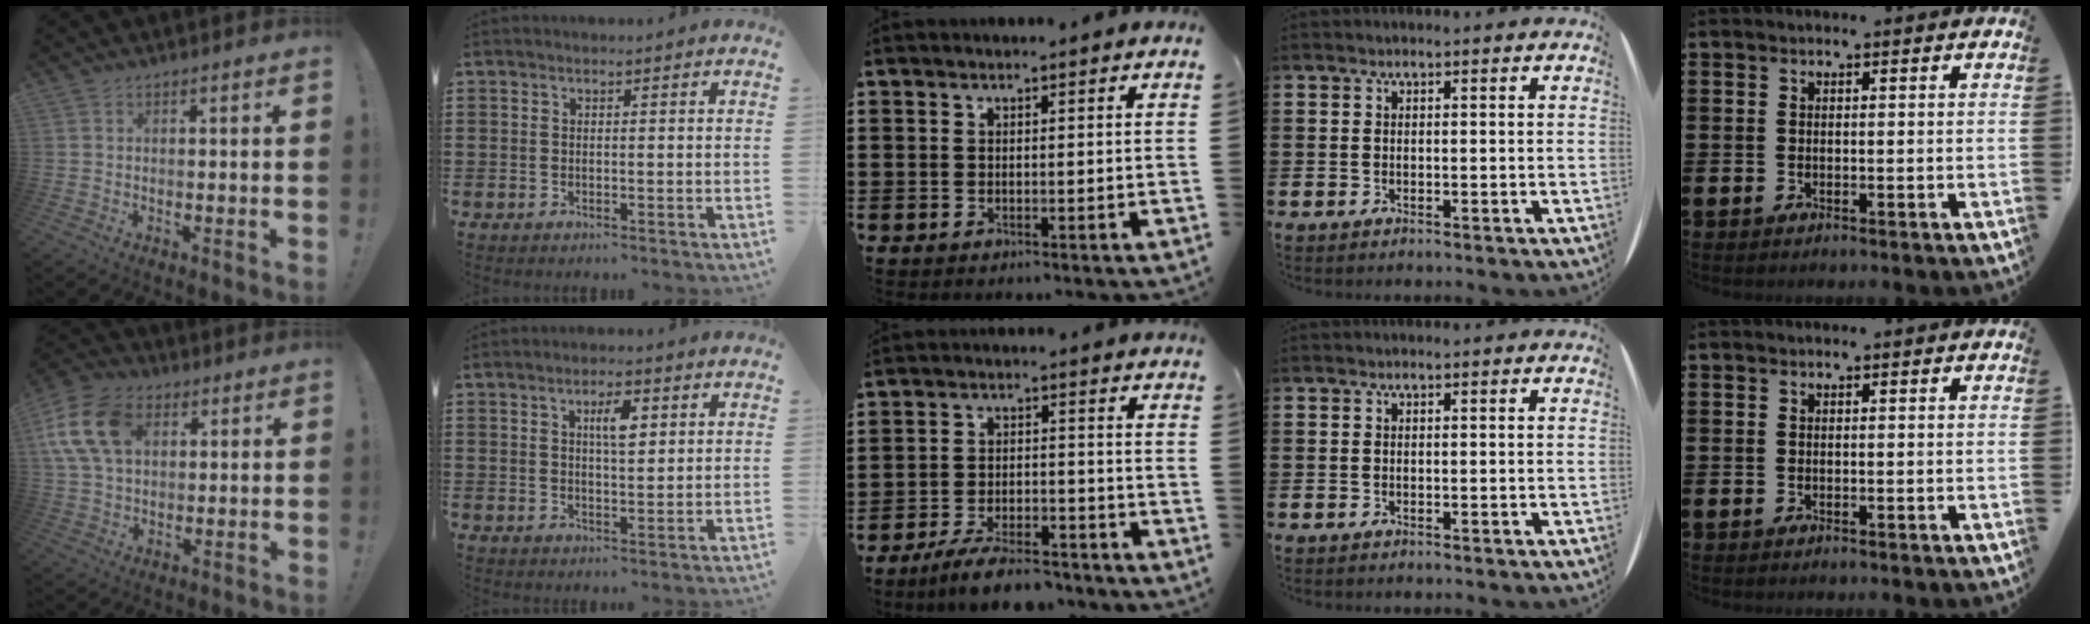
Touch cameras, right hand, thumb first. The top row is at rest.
{"thumb": {"total": 15.2, "force": [4.5, 10.5, 10.1], "torque": [-0.194, 0.002, 0.091]}, "index": {"total": 4.0, "force": [1.4, 1.3, 3.5], "torque": [-0.058, 0.004, 0.018]}, "middle": {"total": 6.4, "force": [-5.7, 0.9, 2.7], "torque": [-0.052, 0.002, -0.109]}}